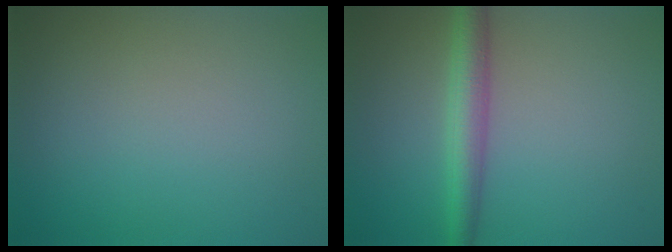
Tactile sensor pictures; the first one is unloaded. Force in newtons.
{"total": 3.5, "press": 3.5, "slide": 0.1}